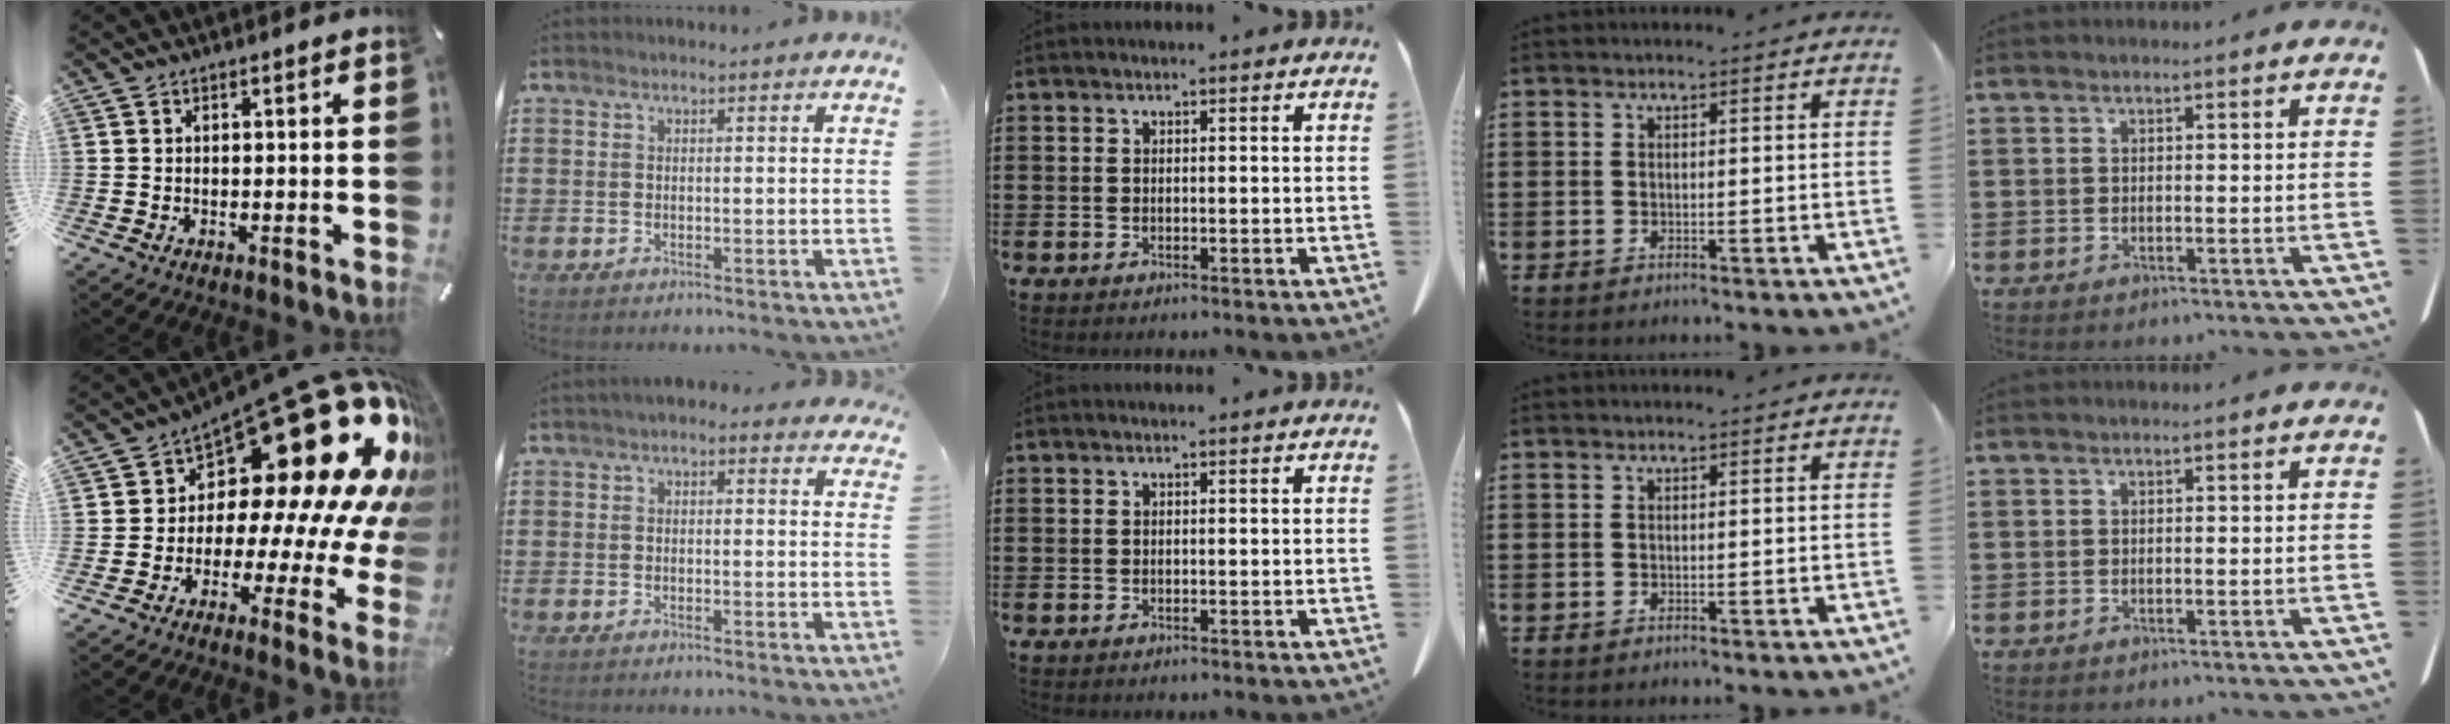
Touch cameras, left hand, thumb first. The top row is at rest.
{"thumb": {"total": 29.3, "force": [13.1, 13.7, 22.3], "torque": [-0.308, -0.136, 0.250]}, "index": {"total": 2.2, "force": [1.7, 0.9, 1.1], "torque": [-0.025, 0.005, 0.031]}}